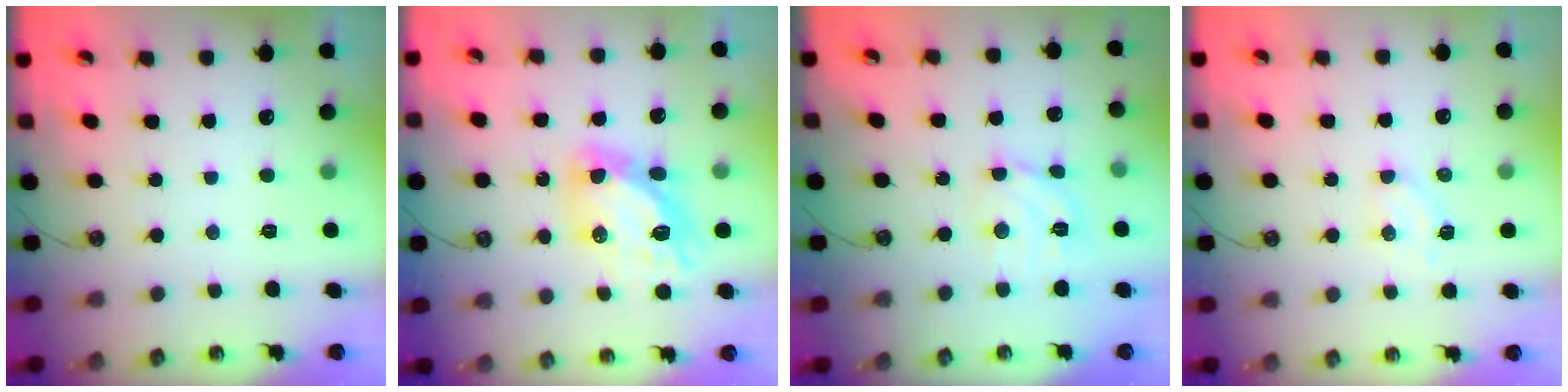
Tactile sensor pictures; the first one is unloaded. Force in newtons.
{"total": 12.6, "press": 12.5, "slide": 1.6}
{"total": 9.4, "press": 9.4, "slide": 1.0}
{"total": 5.3, "press": 5.2, "slide": 1.1}